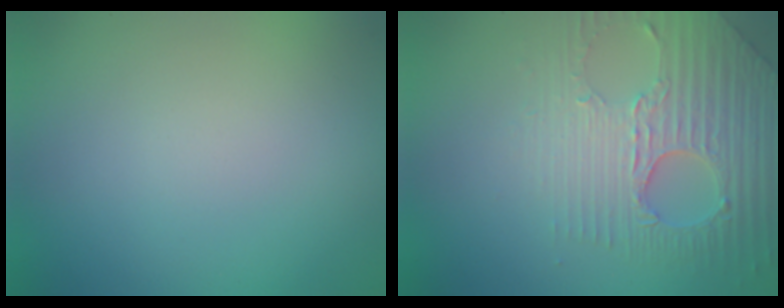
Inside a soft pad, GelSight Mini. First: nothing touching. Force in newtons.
{"total": 4.2, "press": 4.1, "slide": 1.1}